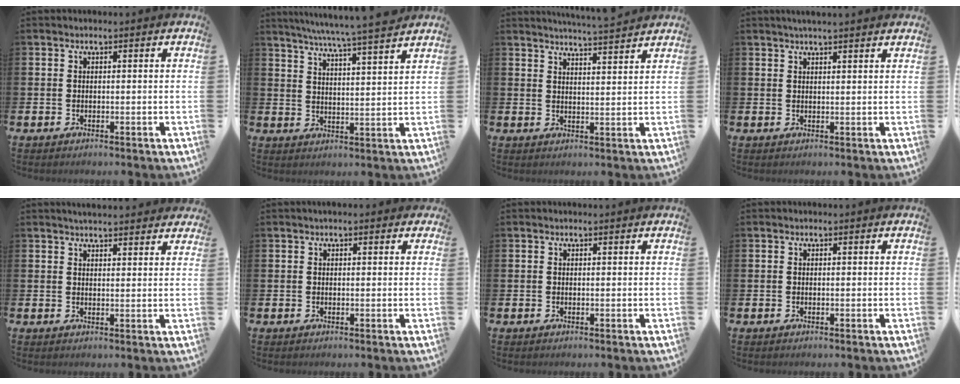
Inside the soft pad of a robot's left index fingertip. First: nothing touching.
{"total": 6.6, "force": [6.2, -0.7, 2.1], "torque": [-0.046, -0.046, 0.105]}
{"total": 4.4, "force": [4.3, -0.8, 0.4], "torque": [-0.013, -0.028, 0.074]}
{"total": 2.3, "force": [2.2, -0.2, 0.6], "torque": [-0.003, -0.009, 0.039]}
{"total": 3.2, "force": [3.1, 0.3, 0.4], "torque": [-0.010, -0.013, 0.057]}
{"total": 0.7, "force": [0.5, 0.4, 0.4], "torque": [-0.006, 0.007, 0.007]}
{"total": 0.0}
{"total": 0.0}